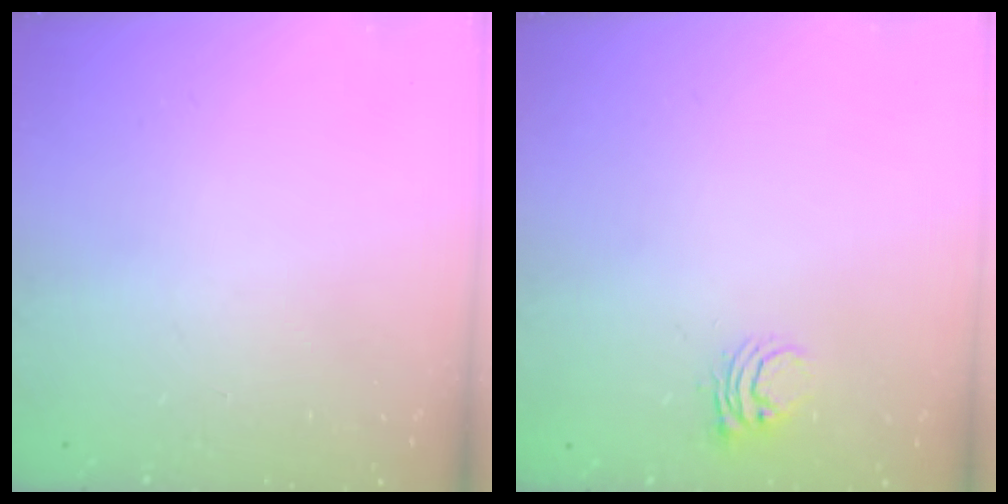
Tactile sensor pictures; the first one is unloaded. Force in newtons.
{"total": 5.0, "press": 5.0, "slide": 0.4}